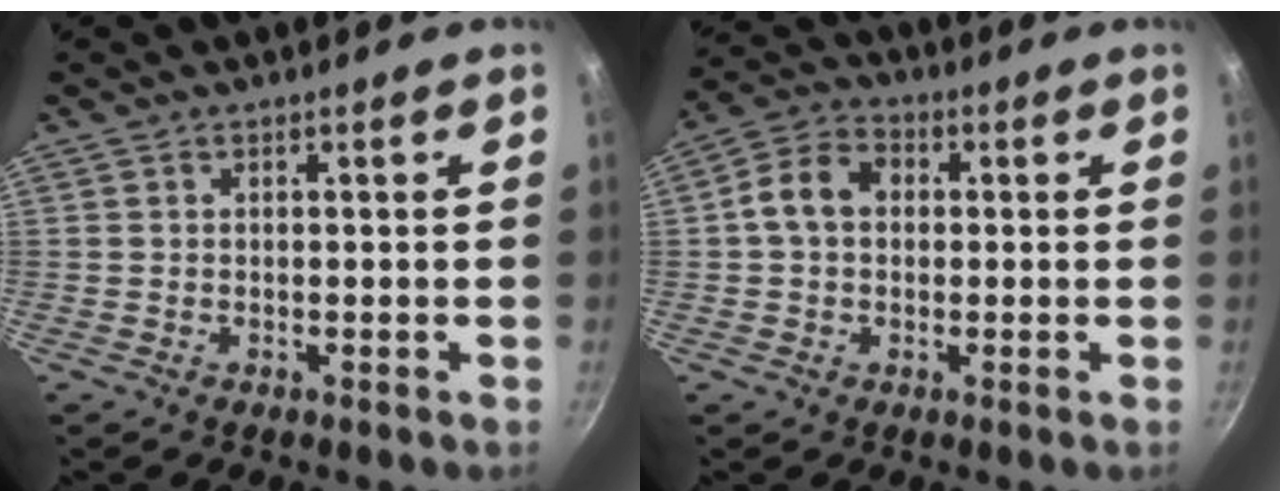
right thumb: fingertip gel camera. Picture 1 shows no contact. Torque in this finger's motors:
{"motor_torque": [0.63, 1.88, 0.96, -0.31, 0.07]}